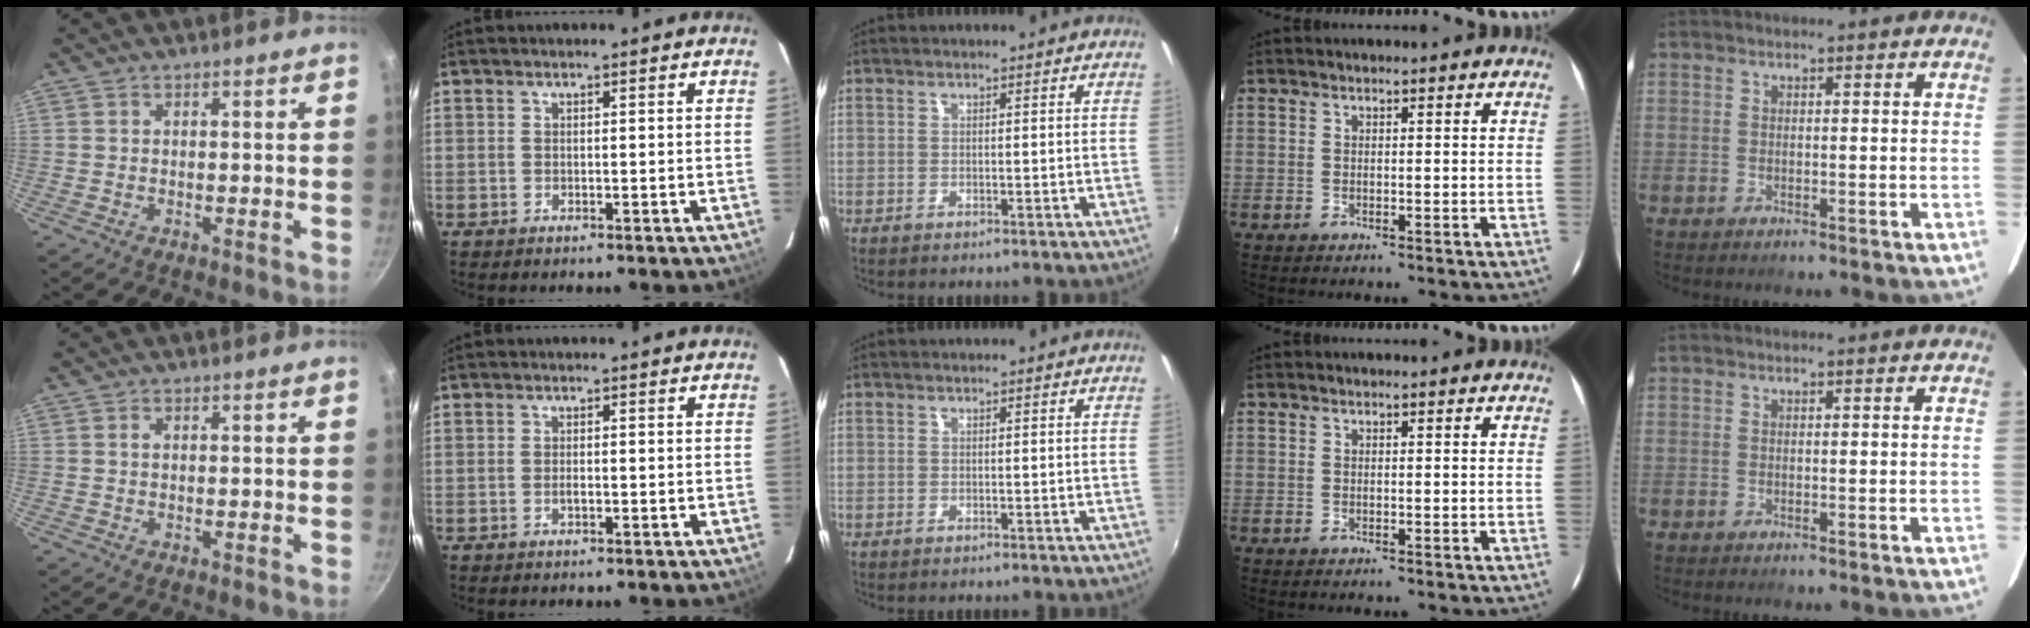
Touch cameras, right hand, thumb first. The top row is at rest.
{"thumb": {"total": 0.7, "force": [0.1, 0.5, 0.5], "torque": [-0.008, 0.003, 0.003]}, "index": {"total": 1.0, "force": [-0.4, 0.4, 0.8], "torque": [-0.016, 0.001, -0.007]}}